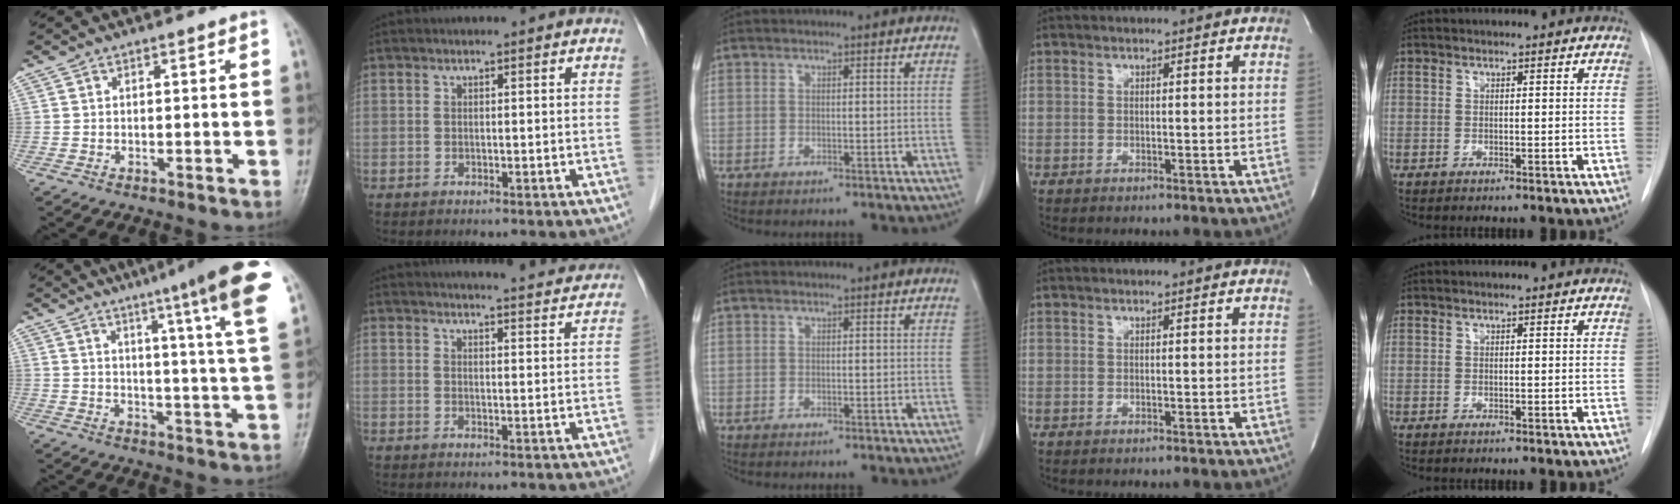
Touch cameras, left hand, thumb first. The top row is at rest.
{"thumb": {"total": 17.6, "force": [10.7, 0.5, 14.0], "torque": [-0.177, -0.045, 0.124]}, "index": {"total": 17.5, "force": [16.9, 1.4, 4.6], "torque": [-0.056, -0.012, 0.200]}}